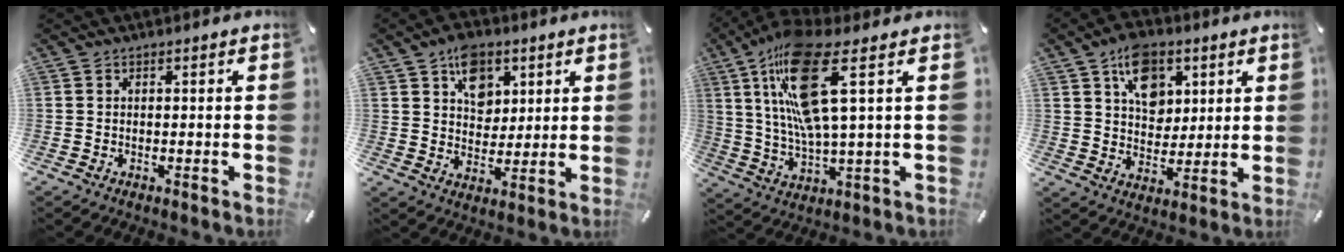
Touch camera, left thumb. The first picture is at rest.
{"total": 9.5, "force": [4.4, 7.2, 4.4], "torque": [-0.060, -0.010, 0.078]}
{"total": 18.0, "force": [7.2, 4.5, 15.8], "torque": [-0.330, -0.020, 0.111]}
{"total": 11.2, "force": [5.2, 8.2, 5.6], "torque": [-0.084, -0.010, 0.095]}